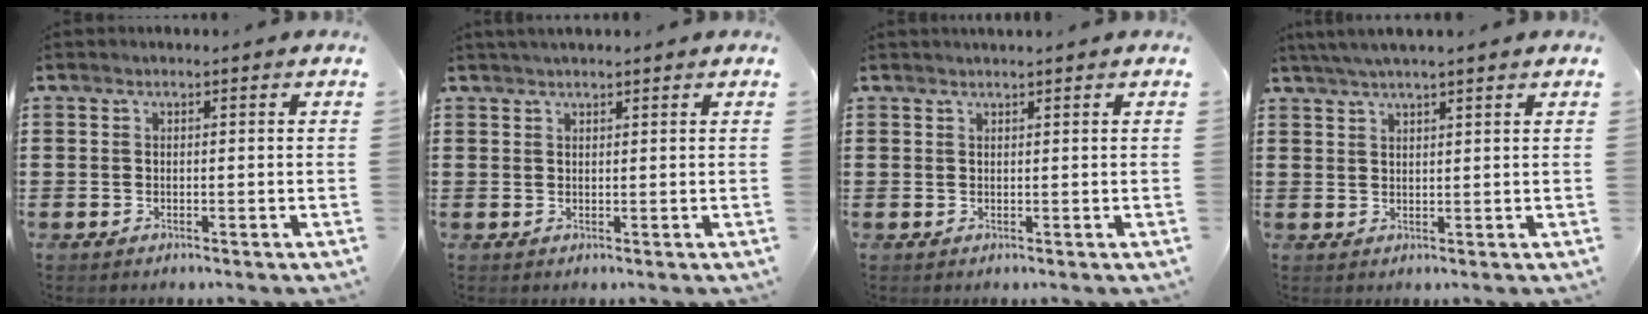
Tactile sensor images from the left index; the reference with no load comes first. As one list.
[{"total": 1.1, "force": [1.0, 0.1, 0.5], "torque": [-0.010, 0.001, 0.020]}, {"total": 0.6, "force": [0.6, -0.1, 0.2], "torque": [-0.004, -0.002, 0.012]}, {"total": 3.1, "force": [2.6, -0.1, 1.7], "torque": [-0.038, 0.002, 0.048]}]